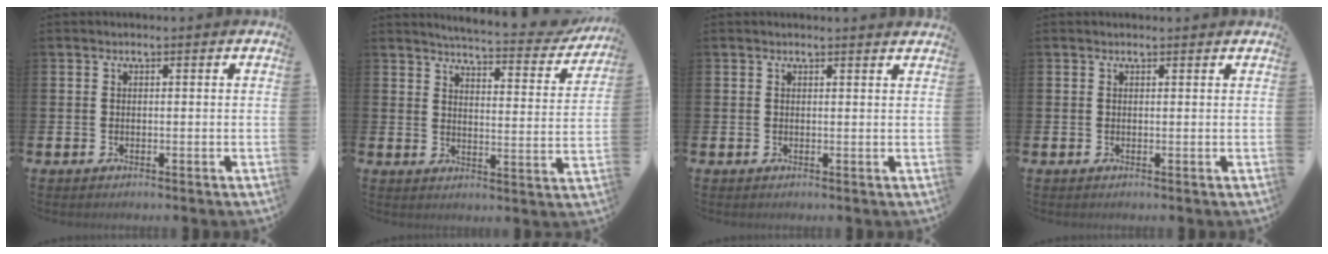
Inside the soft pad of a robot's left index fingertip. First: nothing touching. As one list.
[{"total": 4.9, "force": [4.8, 0.3, 1.0], "torque": [-0.029, -0.041, 0.077]}, {"total": 0.9, "force": [0.8, -0.1, 0.1], "torque": [0.007, -0.006, 0.014]}, {"total": 0.6, "force": [0.5, 0.1, 0.1], "torque": [0.008, -0.003, 0.008]}]